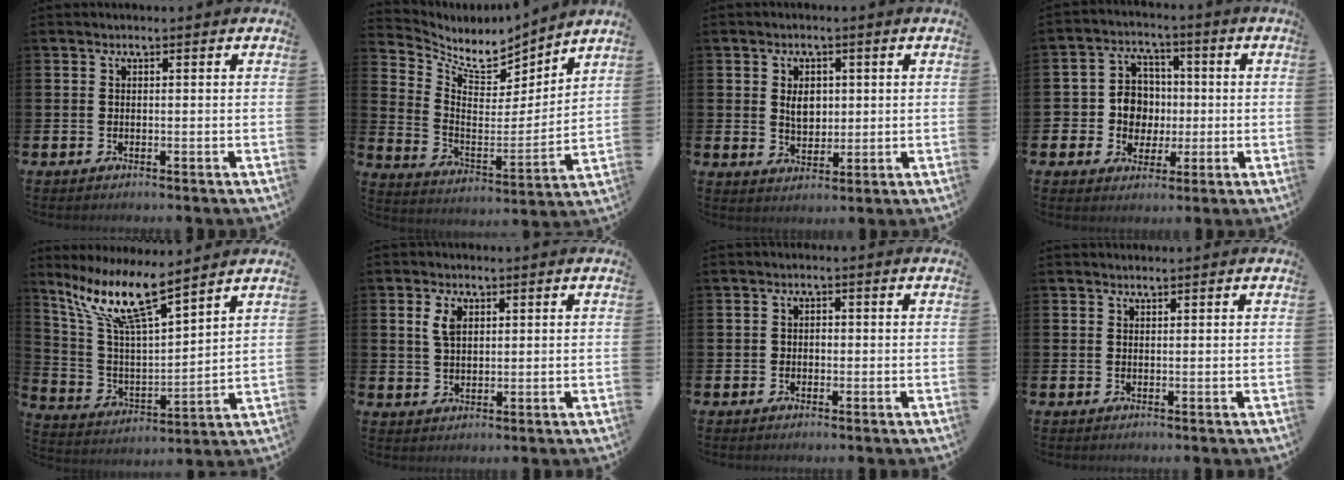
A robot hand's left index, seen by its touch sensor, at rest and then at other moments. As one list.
[{"total": 7.2, "force": [6.5, 2.6, 1.3], "torque": [-0.064, -0.057, 0.113]}, {"total": 3.4, "force": [0.9, 2.4, 2.3], "torque": [-0.033, 0.003, 0.012]}, {"total": 7.1, "force": [0.1, 6.6, 2.6], "torque": [-0.063, 0.016, 0.001]}, {"total": 11.4, "force": [8.6, 2.4, 7.1], "torque": [-0.164, -0.039, 0.149]}, {"total": 2.9, "force": [1.6, 1.7, 1.8], "torque": [-0.023, -0.001, 0.025]}, {"total": 1.3, "force": [-0.4, 1.1, 0.5], "torque": [-0.002, 0.002, -0.011]}, {"total": 0.6, "force": [0.6, 0.0, 0.0], "torque": [0.008, -0.004, 0.010]}]